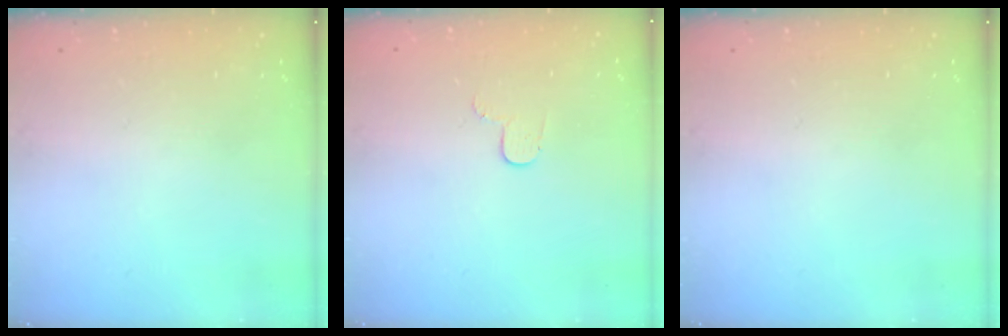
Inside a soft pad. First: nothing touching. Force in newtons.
{"total": 3.4, "press": 3.4, "slide": 0.4}
{"total": 0.0}